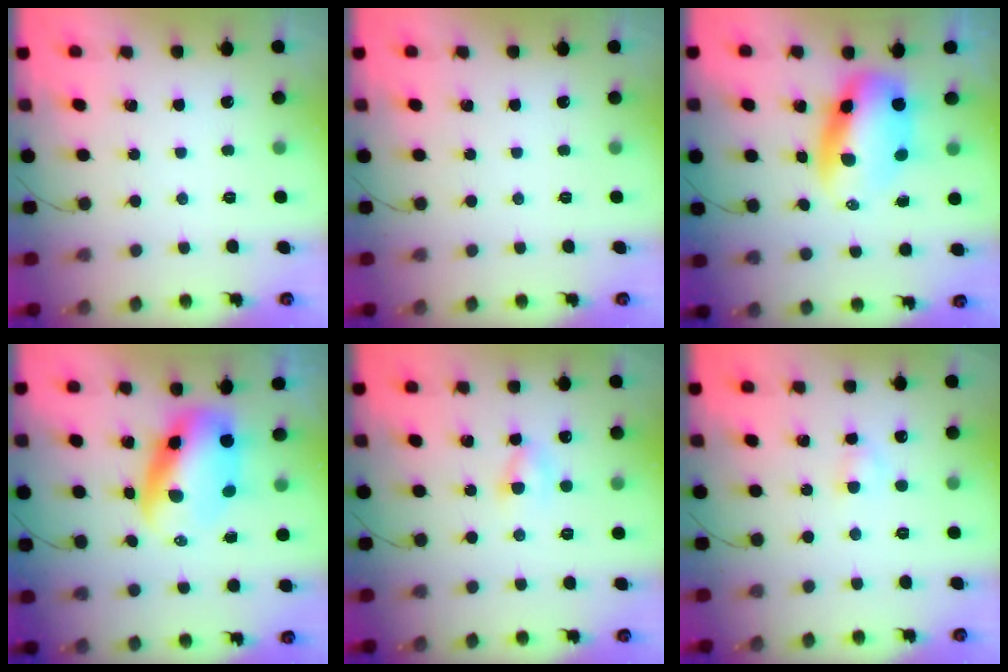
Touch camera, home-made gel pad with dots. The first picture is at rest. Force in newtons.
{"total": 0.0}
{"total": 10.0, "press": 9.6, "slide": 2.6}
{"total": 9.2, "press": 8.9, "slide": 2.4}
{"total": 2.9, "press": 2.6, "slide": 1.2}
{"total": 2.7, "press": 2.5, "slide": 1.1}